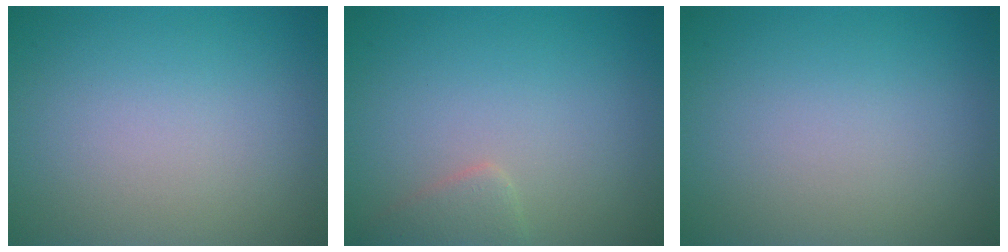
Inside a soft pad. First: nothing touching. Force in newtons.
{"total": 1.6, "press": 1.6, "slide": 0.0}
{"total": 0.0}